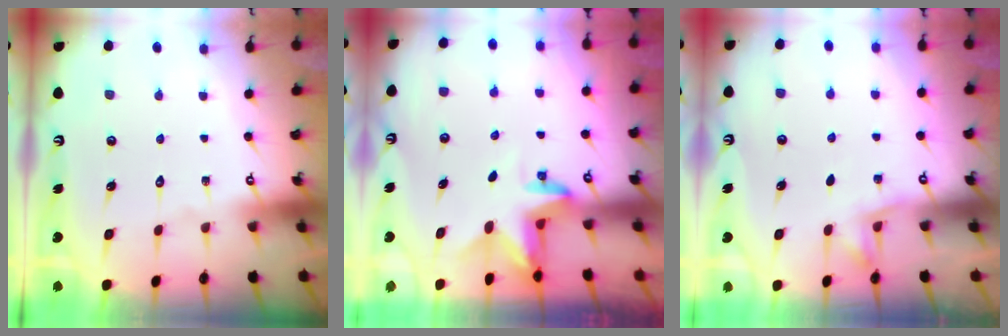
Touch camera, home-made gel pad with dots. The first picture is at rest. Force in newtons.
{"total": 3.3, "press": 3.3, "slide": 0.1}
{"total": 3.5, "press": 3.3, "slide": 1.2}